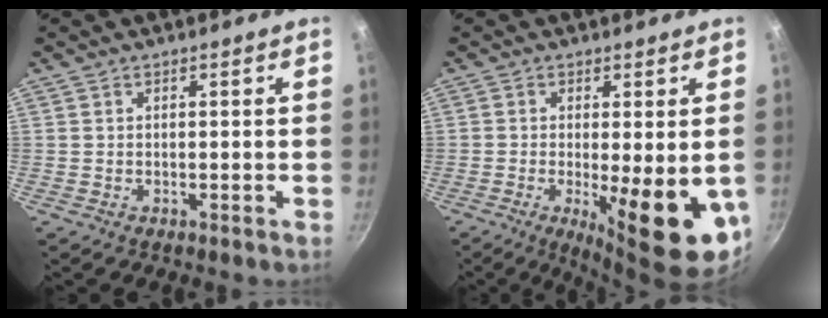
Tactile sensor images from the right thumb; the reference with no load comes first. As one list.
[{"total": 14.2, "force": [-3.2, 4.1, 13.3], "torque": [-0.173, -0.015, -0.035]}]